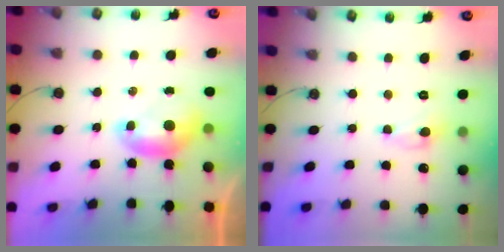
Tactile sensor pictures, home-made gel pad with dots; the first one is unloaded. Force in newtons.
{"total": 0.0}